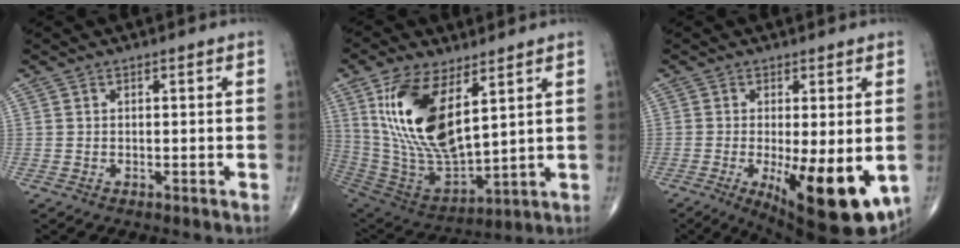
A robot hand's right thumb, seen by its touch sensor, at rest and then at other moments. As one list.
[{"total": 20.0, "force": [7.3, 9.0, 16.3], "torque": [-0.313, -0.033, 0.154]}, {"total": 16.1, "force": [-4.2, 5.2, 14.6], "torque": [-0.182, -0.027, -0.045]}]